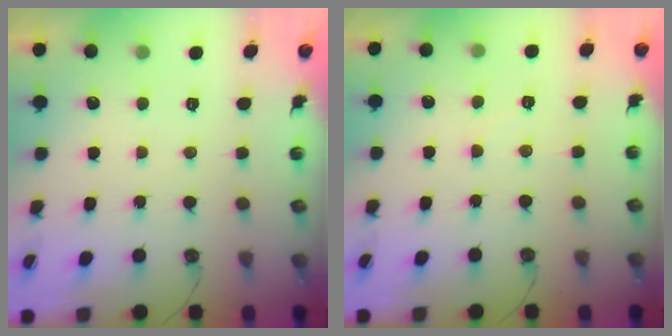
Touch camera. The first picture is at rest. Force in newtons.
{"total": 2.7, "press": 2.6, "slide": 0.6}